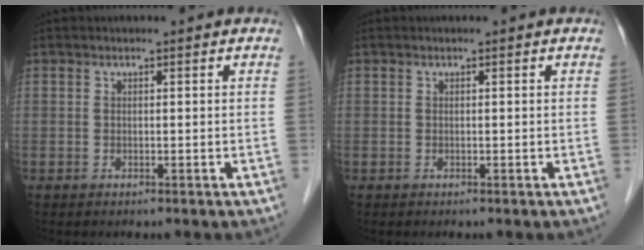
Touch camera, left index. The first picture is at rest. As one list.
[{"total": 0.0}]